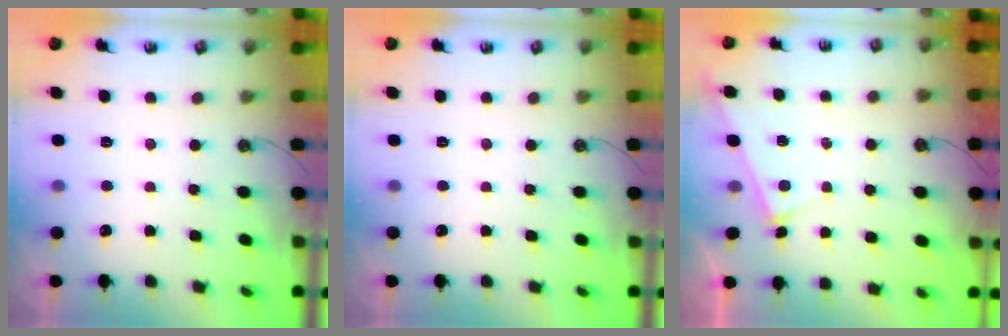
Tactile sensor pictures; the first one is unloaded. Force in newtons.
{"total": 0.0}
{"total": 2.9, "press": 2.9, "slide": 0.2}